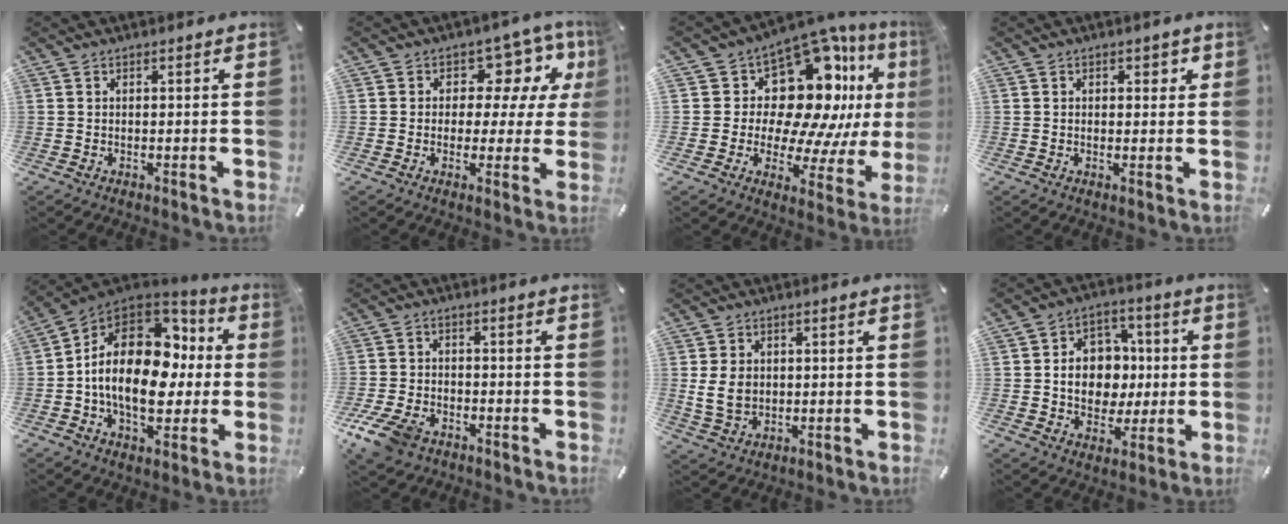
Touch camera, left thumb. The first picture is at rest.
{"total": 10.2, "force": [4.0, 7.4, 5.8], "torque": [-0.067, -0.033, 0.069]}
{"total": 18.7, "force": [7.8, 12.7, 11.2], "torque": [-0.166, -0.087, 0.142]}
{"total": 1.6, "force": [0.4, 1.3, 0.9], "torque": [-0.003, 0.000, 0.002]}
{"total": 21.5, "force": [-0.2, 14.3, 16.1], "torque": [-0.273, 0.000, 0.001]}
{"total": 8.2, "force": [-5.0, 5.0, 4.2], "torque": [-0.095, 0.020, -0.094]}
{"total": 6.4, "force": [0.2, 5.1, 3.8], "torque": [-0.086, 0.001, 0.003]}
{"total": 11.4, "force": [-0.2, 9.8, 5.7], "torque": [-0.089, 0.012, 0.003]}